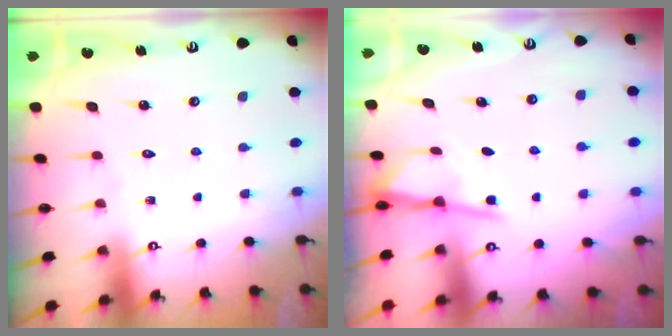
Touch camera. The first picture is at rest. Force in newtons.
{"total": 2.2, "press": 2.2, "slide": 0.3}